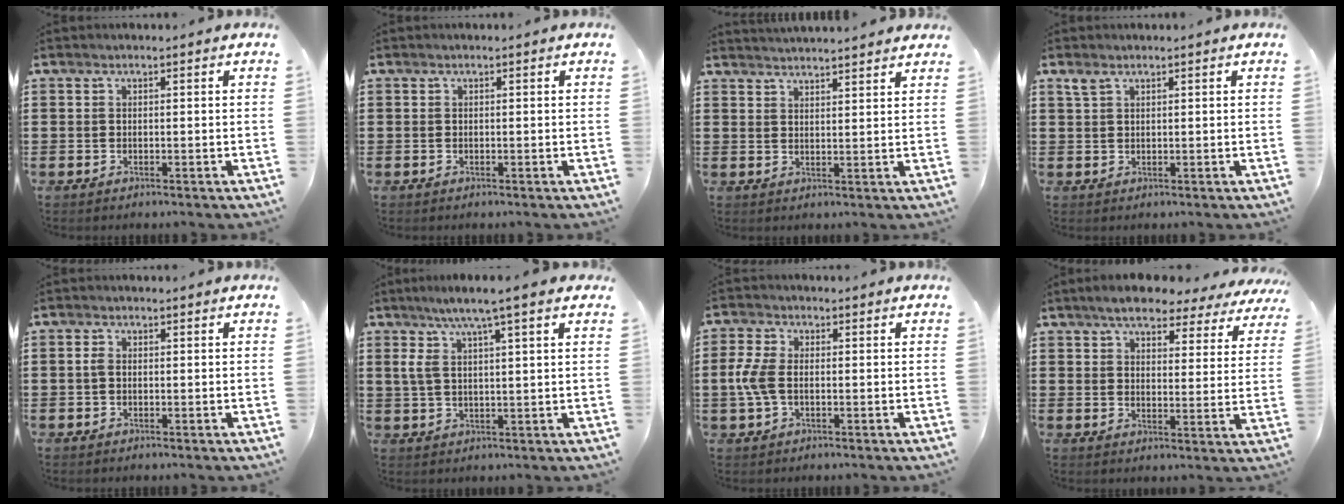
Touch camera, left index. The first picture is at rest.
{"total": 0.0}
{"total": 2.8, "force": [2.8, -0.4, 0.0], "torque": [-0.007, -0.011, 0.052]}
{"total": 1.6, "force": [0.9, 0.8, 1.1], "torque": [-0.027, 0.005, 0.017]}
{"total": 1.5, "force": [-0.1, 0.8, 1.2], "torque": [-0.027, 0.002, -0.002]}
{"total": 6.4, "force": [3.7, 0.6, 5.2], "torque": [-0.110, 0.000, 0.061]}
{"total": 4.9, "force": [-0.4, 2.8, 4.0], "torque": [-0.105, -0.002, -0.015]}
{"total": 6.2, "force": [5.5, 1.6, 2.3], "torque": [-0.061, -0.018, 0.097]}